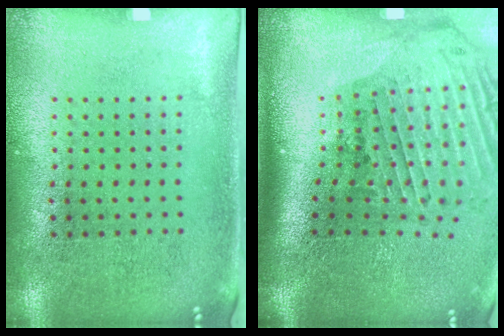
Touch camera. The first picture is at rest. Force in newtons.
{"total": 3.1, "press": 2.1, "slide": 2.2}